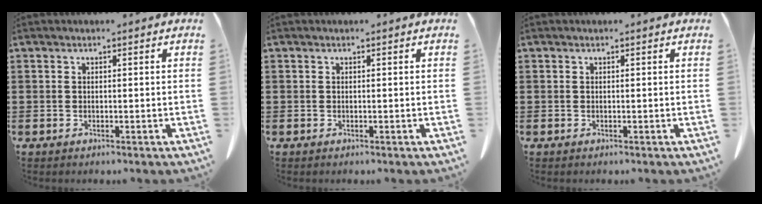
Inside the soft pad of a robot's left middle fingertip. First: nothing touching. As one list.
[{"total": 0.0}, {"total": 0.0}]